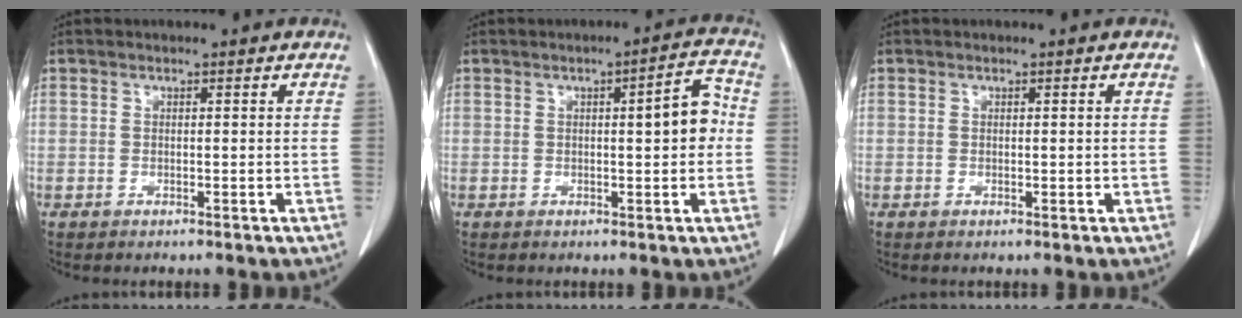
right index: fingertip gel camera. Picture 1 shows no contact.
{"total": 5.5, "force": [0.2, 1.2, 5.4], "torque": [-0.069, 0.015, 0.000]}
{"total": 0.6, "force": [0.0, 0.4, 0.4], "torque": [-0.005, 0.000, 0.002]}